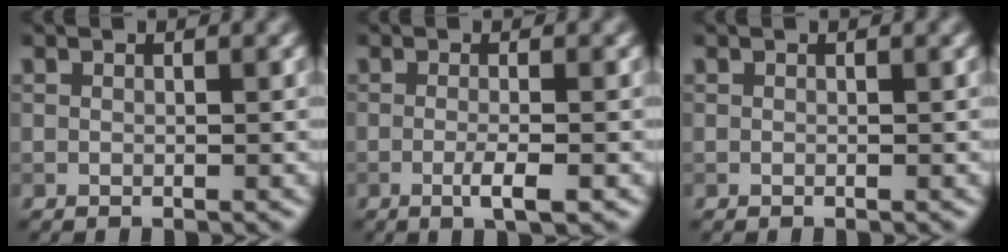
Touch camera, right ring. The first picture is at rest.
{"total": 2.4, "force": [-0.8, 0.4, 2.2], "torque": [-0.035, -0.004, -0.021]}
{"total": 0.0}